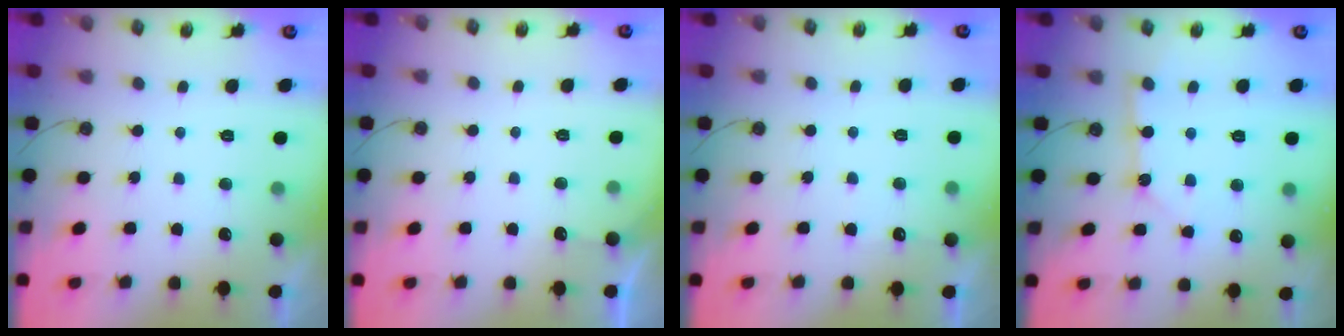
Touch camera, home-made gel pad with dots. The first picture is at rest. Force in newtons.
{"total": 2.3, "press": 2.3, "slide": 0.3}
{"total": 3.0, "press": 3.0, "slide": 0.3}
{"total": 2.8, "press": 2.7, "slide": 0.3}